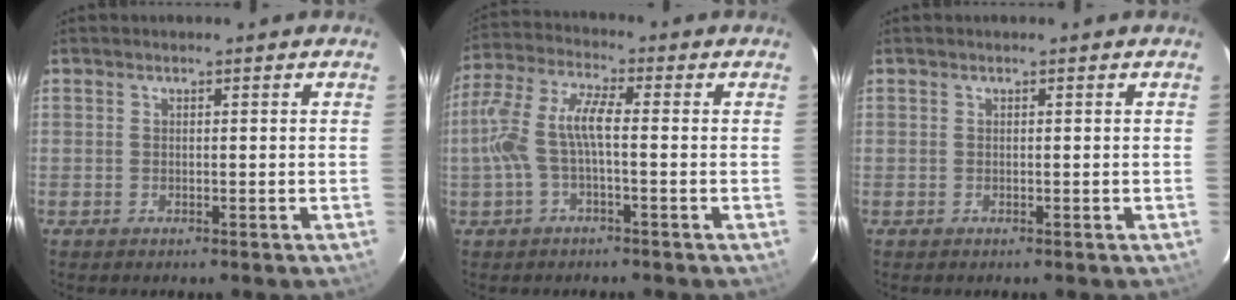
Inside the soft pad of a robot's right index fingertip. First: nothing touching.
{"total": 8.8, "force": [-1.6, 2.5, 8.3], "torque": [-0.187, 0.010, -0.028]}
{"total": 0.0}